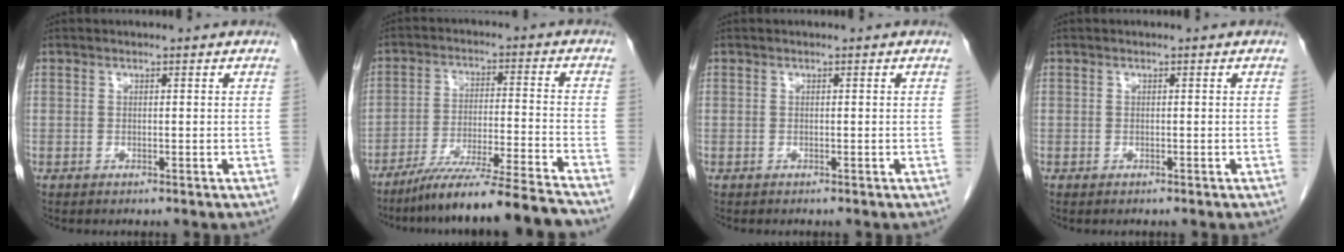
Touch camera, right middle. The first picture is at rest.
{"total": 15.5, "force": [-13.6, -2.1, 7.1], "torque": [-0.100, -0.020, -0.224]}
{"total": 0.0}
{"total": 0.0}